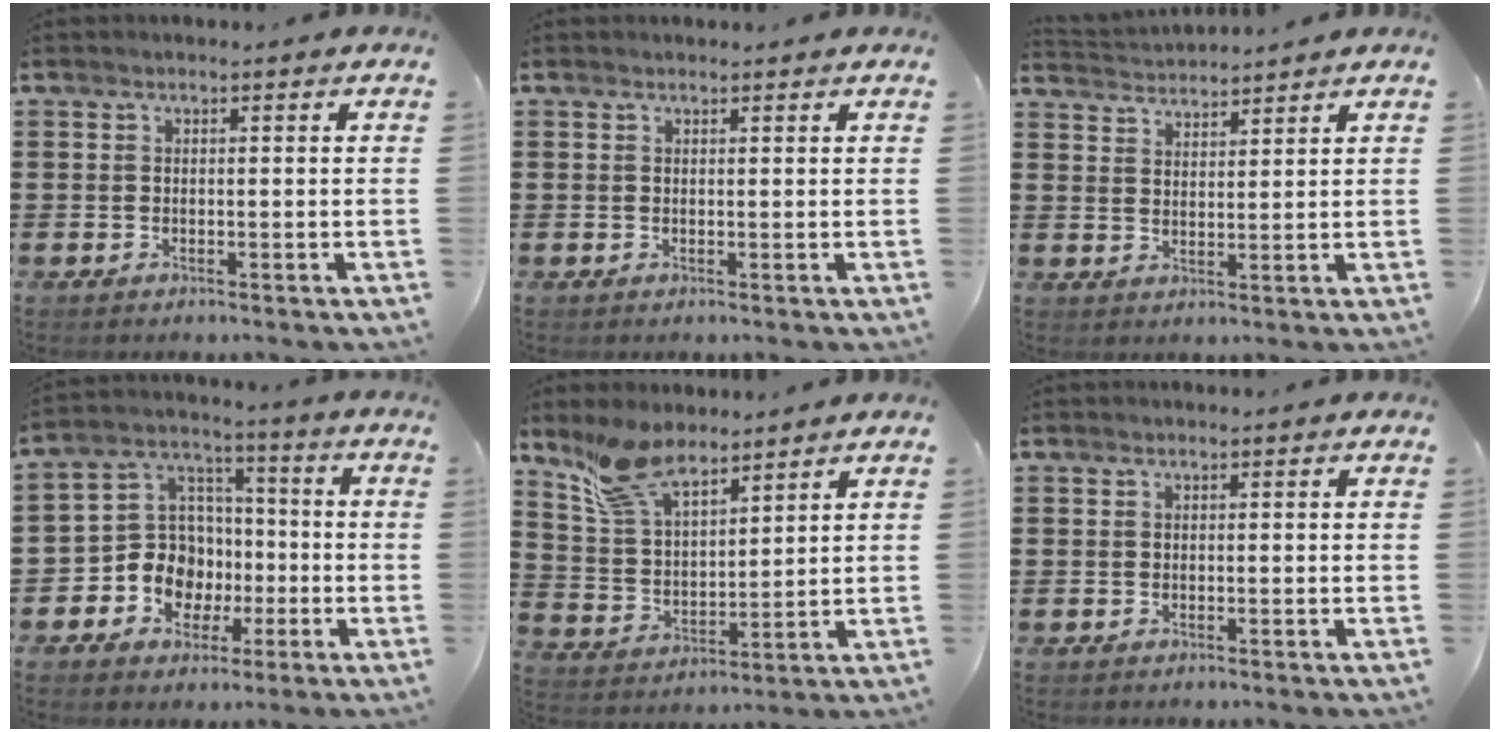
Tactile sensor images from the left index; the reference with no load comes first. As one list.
[{"total": 0.5, "force": [0.5, 0.2, 0.1], "torque": [-0.004, 0.001, 0.010]}, {"total": 2.9, "force": [2.9, -0.1, -0.5], "torque": [-0.002, -0.012, 0.052]}, {"total": 9.7, "force": [-2.8, 8.8, 3.0], "torque": [-0.099, 0.017, -0.049]}, {"total": 9.0, "force": [7.5, 2.9, 4.1], "torque": [-0.105, -0.016, 0.144]}, {"total": 0.0}]